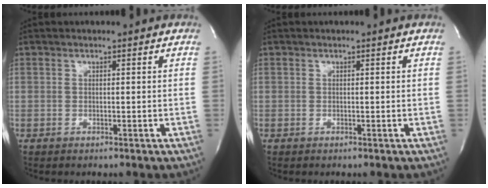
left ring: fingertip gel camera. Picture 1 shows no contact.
{"total": 0.0}